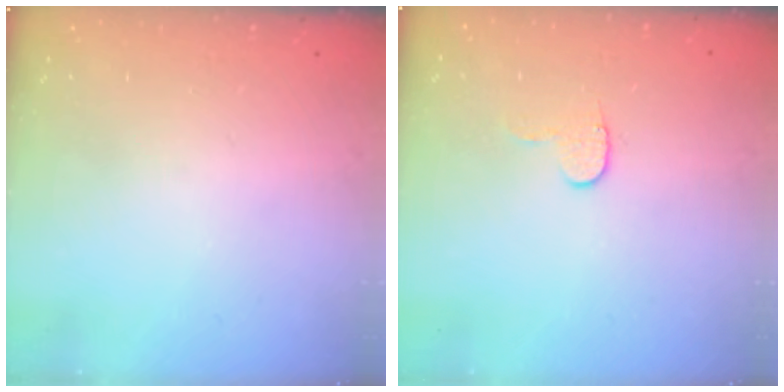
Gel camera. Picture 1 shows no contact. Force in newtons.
{"total": 5.7, "press": 5.7, "slide": 0.5}